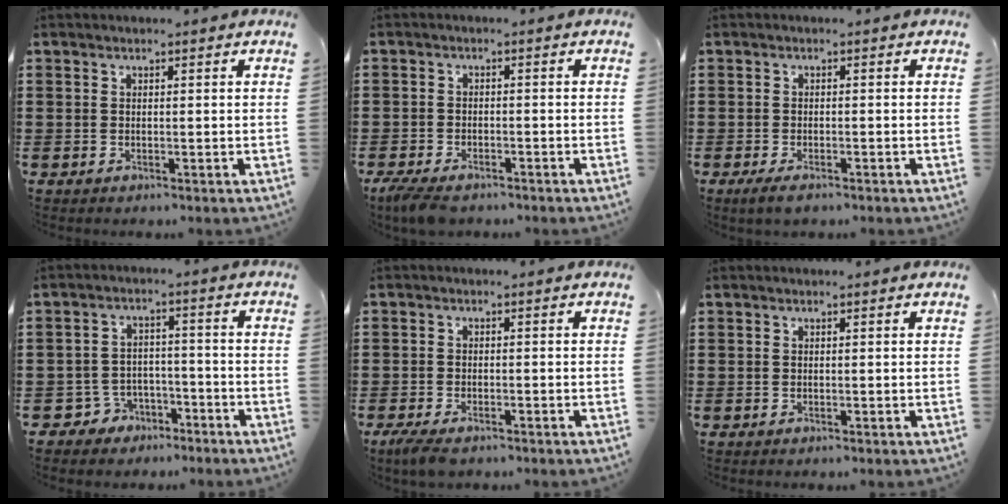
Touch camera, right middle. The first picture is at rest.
{"total": 3.0, "force": [-2.6, 1.0, 1.2], "torque": [-0.044, -0.006, -0.057]}
{"total": 1.6, "force": [-1.1, 0.5, 1.1], "torque": [-0.029, -0.006, -0.023]}
{"total": 4.3, "force": [-3.5, 2.5, 0.2], "torque": [-0.025, 0.006, -0.075]}
{"total": 2.2, "force": [-1.8, 0.7, 1.1], "torque": [-0.036, -0.004, -0.039]}
{"total": 0.0}